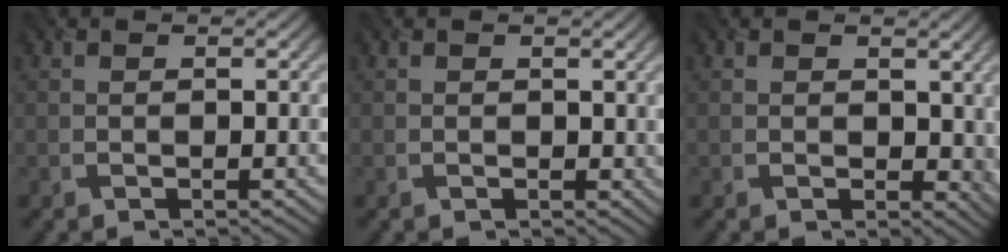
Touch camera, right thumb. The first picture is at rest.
{"total": 0.6, "force": [0.2, 0.5, 0.2], "torque": [-0.001, -0.005, 0.002]}
{"total": 3.2, "force": [0.5, 2.4, 2.0], "torque": [-0.032, -0.011, 0.012]}